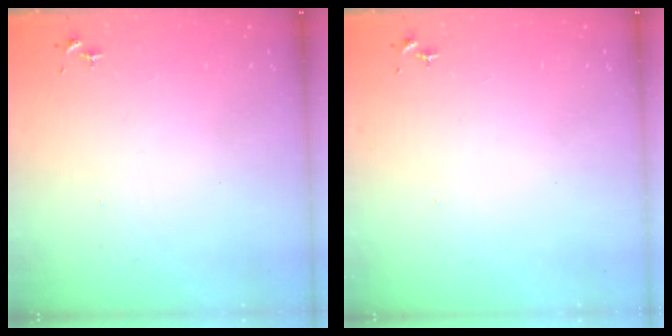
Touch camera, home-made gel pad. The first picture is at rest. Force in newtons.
{"total": 0.0}